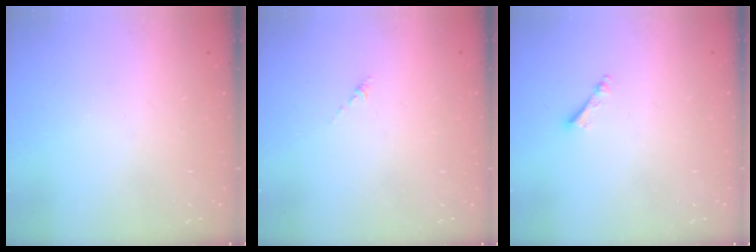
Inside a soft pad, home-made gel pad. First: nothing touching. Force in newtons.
{"total": 0.0}
{"total": 2.5, "press": 2.5, "slide": 0.3}